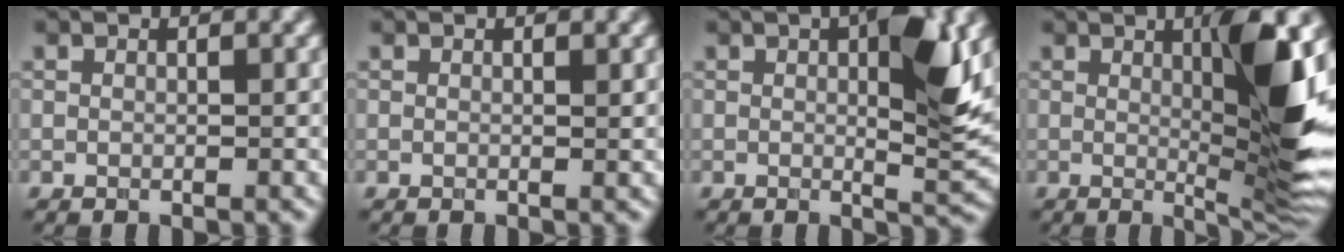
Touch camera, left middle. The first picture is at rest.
{"total": 0.5, "force": [0.2, 0.1, 0.5], "torque": [-0.006, -0.001, 0.002]}
{"total": 6.5, "force": [1.4, 1.8, 6.1], "torque": [-0.079, 0.001, 0.019]}
{"total": 8.3, "force": [1.1, 1.5, 8.0], "torque": [-0.108, -0.010, 0.024]}